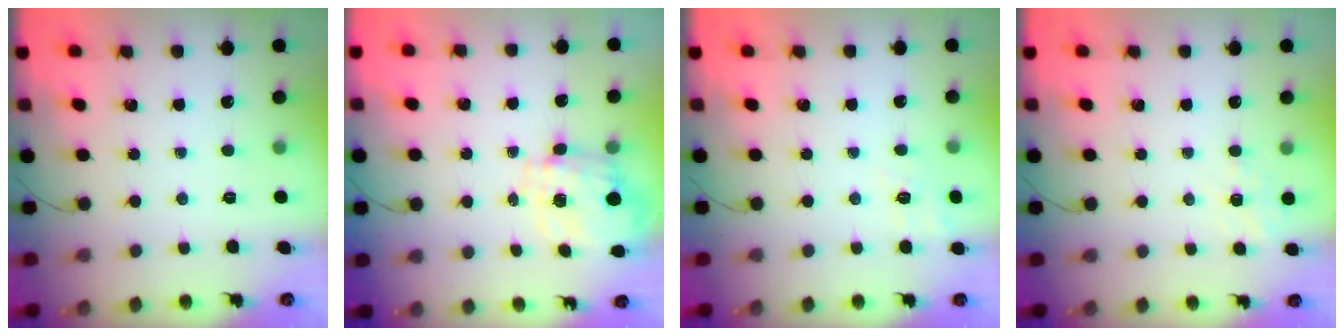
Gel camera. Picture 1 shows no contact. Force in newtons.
{"total": 2.9, "press": 2.7, "slide": 1.0}
{"total": 9.1, "press": 8.9, "slide": 1.9}
{"total": 5.2, "press": 4.9, "slide": 1.9}